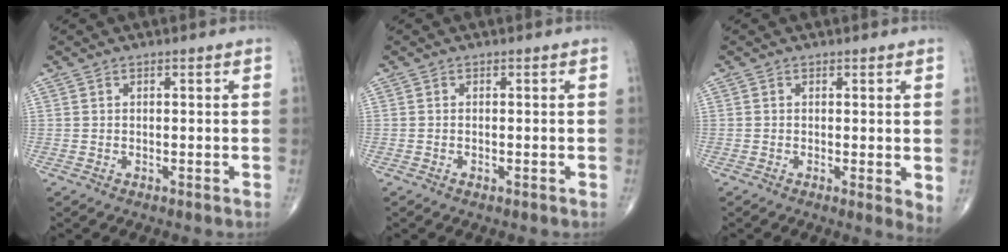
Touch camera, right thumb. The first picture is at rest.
{"total": 0.6, "force": [-0.3, 0.3, 0.5], "torque": [-0.011, 0.001, -0.006]}
{"total": 3.3, "force": [0.1, 1.1, 3.2], "torque": [-0.047, -0.011, -0.002]}